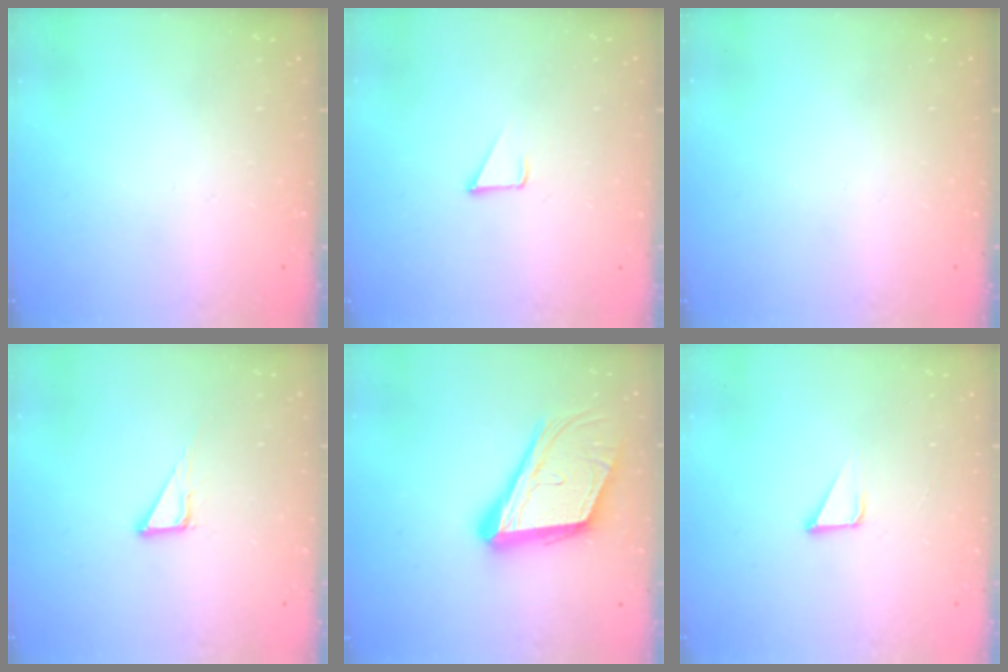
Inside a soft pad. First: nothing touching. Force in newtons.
{"total": 2.8, "press": 2.8, "slide": 0.2}
{"total": 0.0}
{"total": 4.7, "press": 4.7, "slide": 0.2}
{"total": 20.0, "press": 19.6, "slide": 3.9}
{"total": 2.2, "press": 2.2, "slide": 0.2}